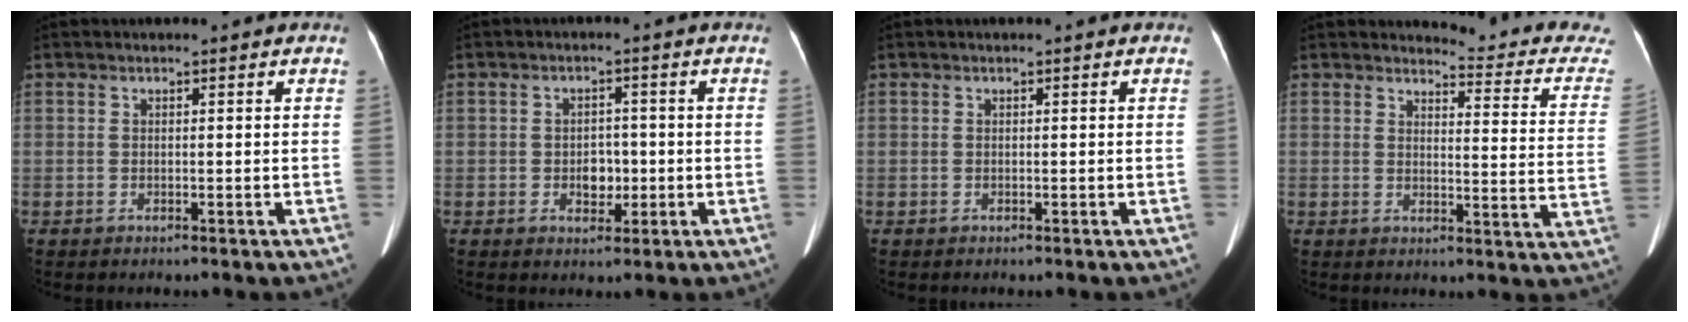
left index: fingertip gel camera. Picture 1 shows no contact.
{"total": 3.3, "force": [-0.7, 2.4, 2.2], "torque": [-0.030, 0.004, -0.007]}
{"total": 0.0}
{"total": 12.8, "force": [12.7, 0.6, 1.1], "torque": [0.003, -0.102, 0.115]}